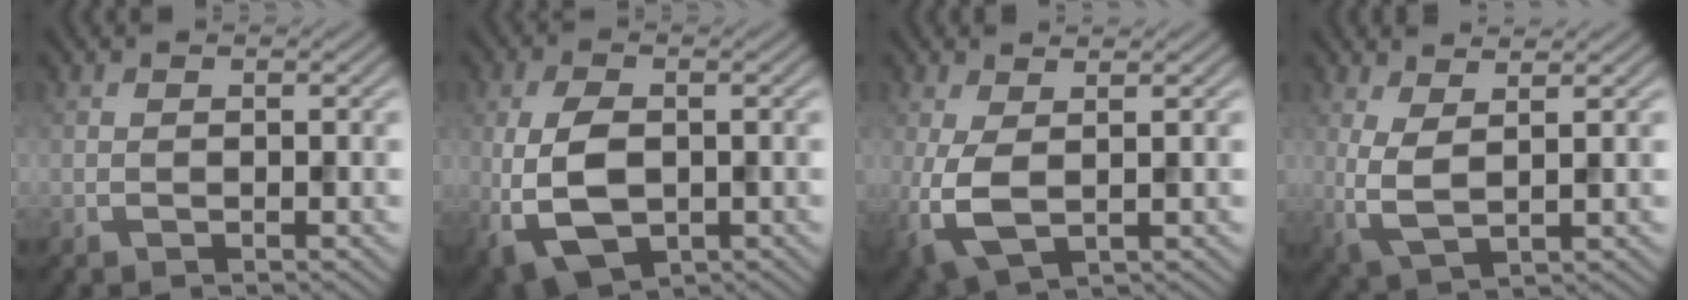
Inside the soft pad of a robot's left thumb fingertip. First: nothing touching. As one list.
[{"total": 7.6, "force": [-1.1, 4.5, 6.1], "torque": [-0.140, -0.011, -0.019]}, {"total": 4.6, "force": [-0.2, 2.3, 4.0], "torque": [-0.107, -0.002, -0.004]}, {"total": 4.1, "force": [1.6, 1.2, 3.6], "torque": [-0.089, -0.002, 0.032]}]